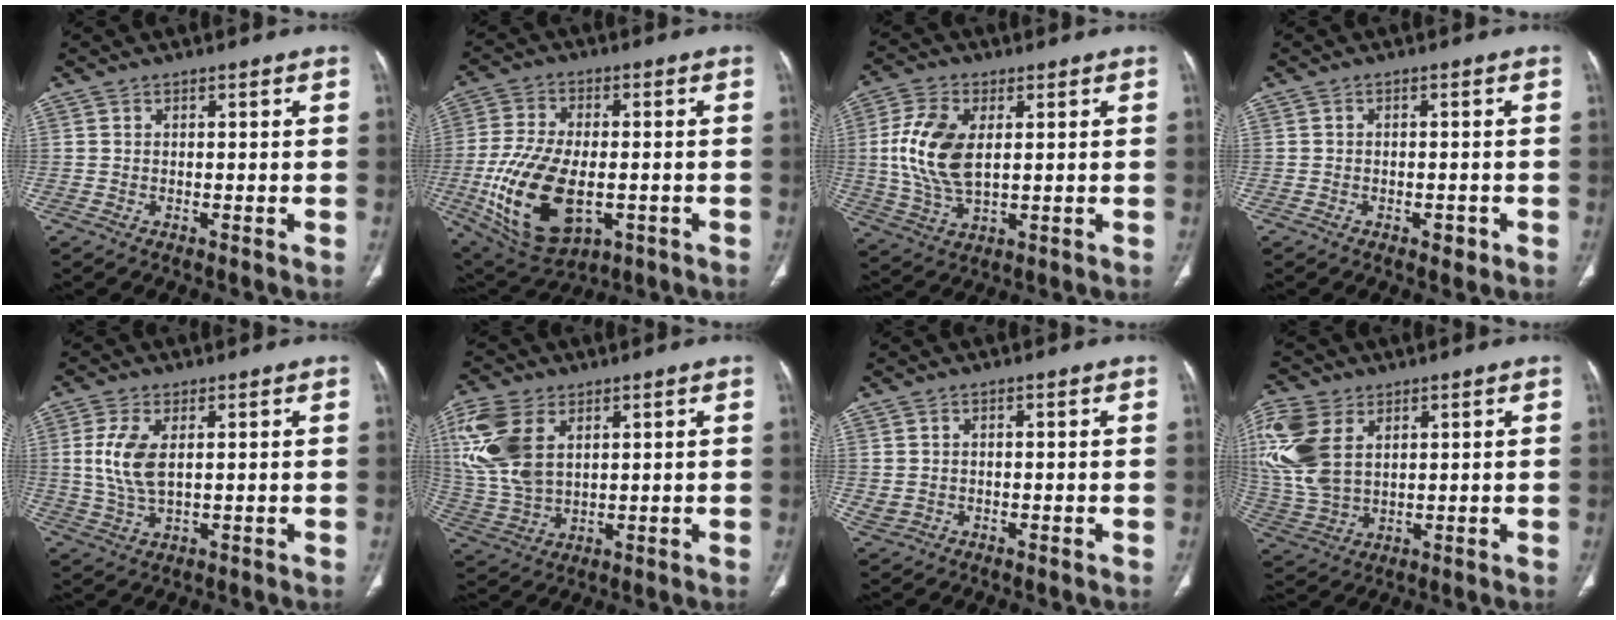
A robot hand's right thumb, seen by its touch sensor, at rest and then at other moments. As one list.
[{"total": 19.0, "force": [-4.3, 10.5, 15.3], "torque": [-0.296, -0.004, -0.054]}, {"total": 12.3, "force": [1.8, 6.7, 10.2], "torque": [-0.219, -0.005, 0.038]}, {"total": 1.9, "force": [-1.0, 1.2, 1.2], "torque": [-0.011, 0.003, -0.011]}, {"total": 7.9, "force": [1.5, 3.8, 6.7], "torque": [-0.153, -0.008, 0.037]}, {"total": 14.9, "force": [5.2, 9.1, 10.6], "torque": [-0.240, -0.008, 0.114]}, {"total": 2.2, "force": [-0.2, 1.9, 1.0], "torque": [-0.020, 0.006, 0.006]}, {"total": 15.8, "force": [5.2, 10.4, 10.8], "torque": [-0.256, -0.011, 0.113]}]